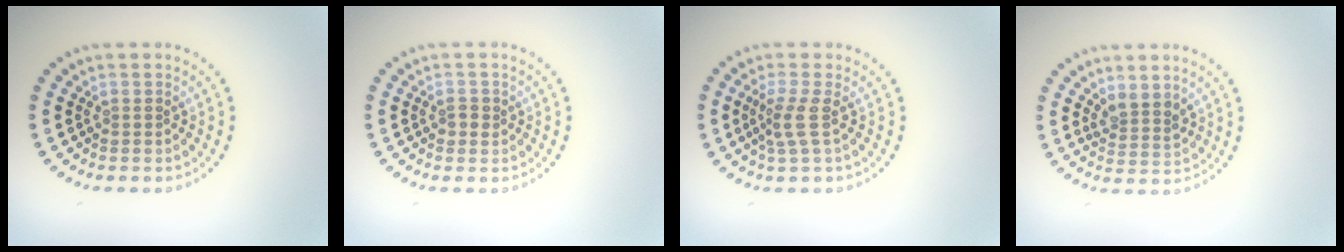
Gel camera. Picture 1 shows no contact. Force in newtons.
{"total": 1.2, "press": 1.2, "slide": 0.2}
{"total": 2.3, "press": 1.6, "slide": 1.6}
{"total": 2.3, "press": 1.8, "slide": 1.4}